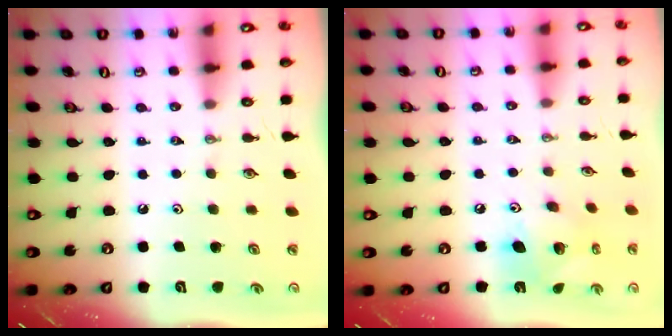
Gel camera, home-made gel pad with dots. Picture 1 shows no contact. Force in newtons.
{"total": 12.2, "press": 12.1, "slide": 1.3}